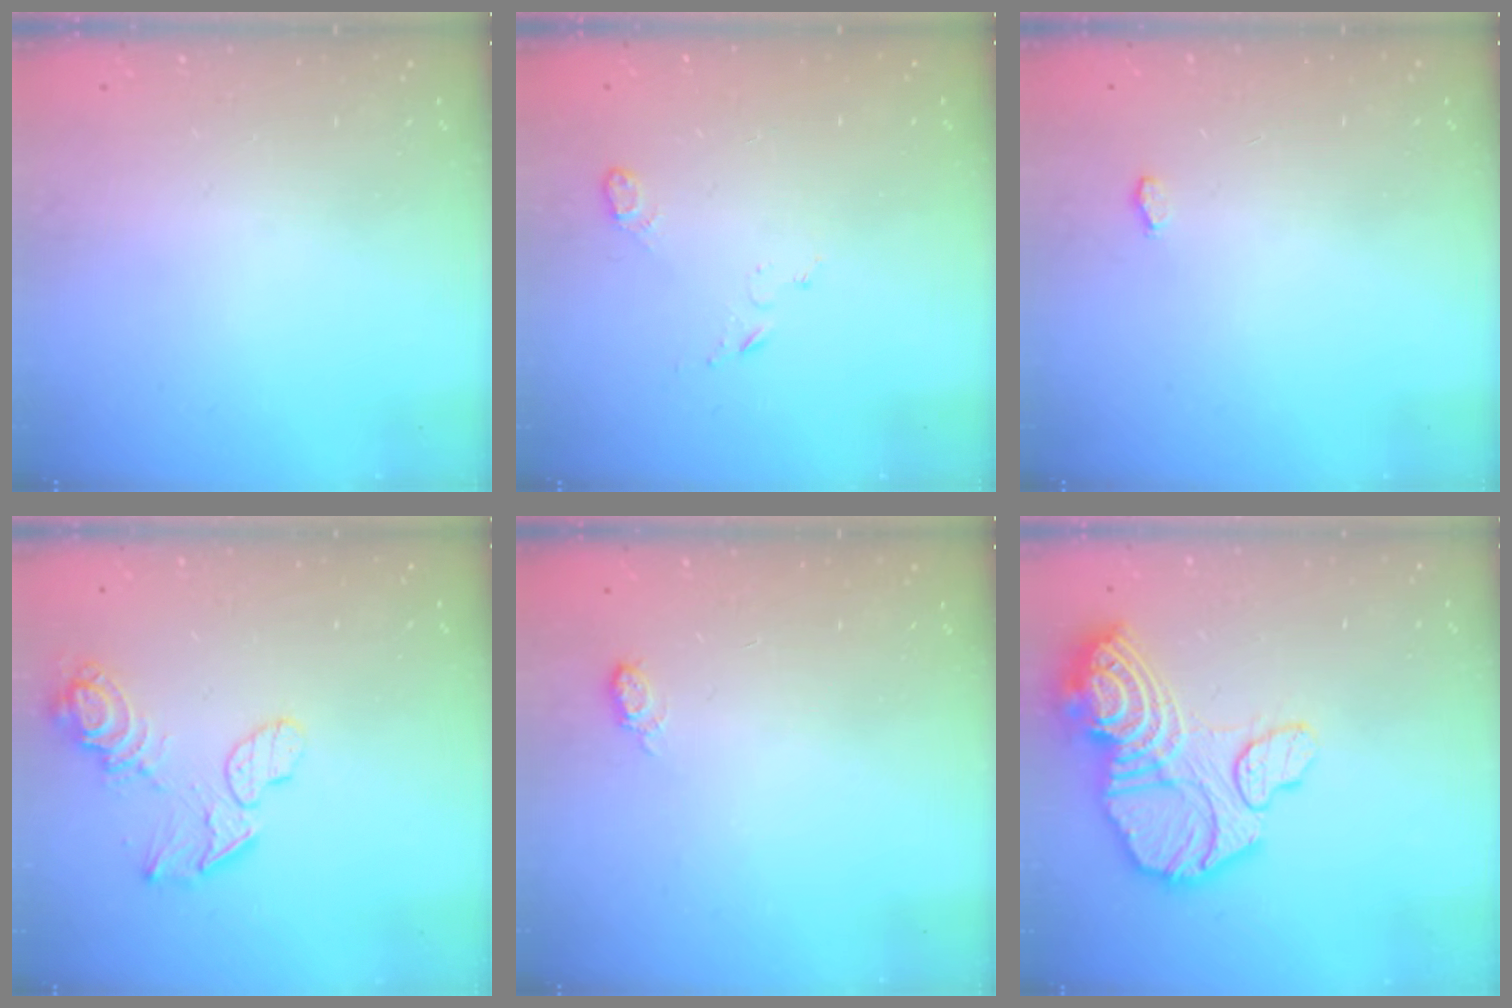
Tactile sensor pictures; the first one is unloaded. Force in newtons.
{"total": 4.7, "press": 4.6, "slide": 0.9}
{"total": 3.5, "press": 3.4, "slide": 0.5}
{"total": 10.6, "press": 10.4, "slide": 2.1}
{"total": 5.6, "press": 5.6, "slide": 0.6}
{"total": 22.0, "press": 21.9, "slide": 2.4}